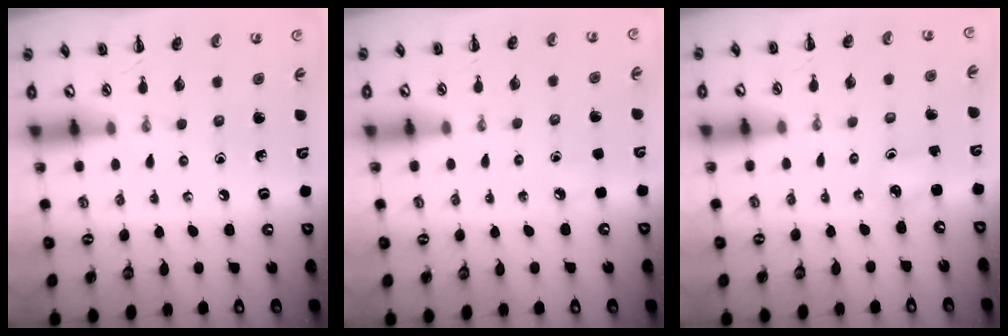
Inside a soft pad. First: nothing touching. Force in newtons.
{"total": 2.8, "press": 2.6, "slide": 1.0}
{"total": 1.9, "press": 1.8, "slide": 0.3}